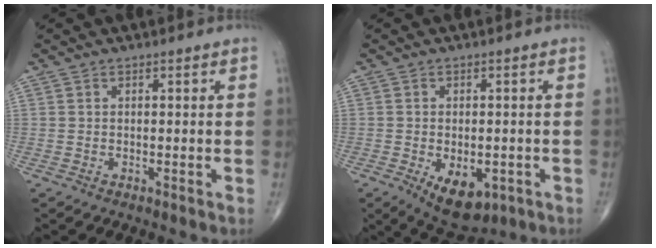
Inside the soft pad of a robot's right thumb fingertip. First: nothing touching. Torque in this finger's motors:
{"motor_torque": [0.01, 0.27, 0.43, 0.29, -0.01]}